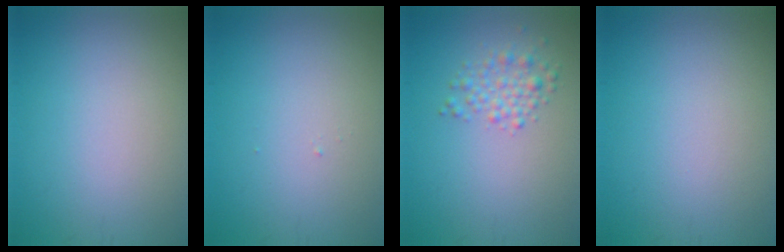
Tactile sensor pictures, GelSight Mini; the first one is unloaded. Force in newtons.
{"total": 0.0}
{"total": 2.2, "press": 2.2, "slide": 0.1}
{"total": 0.0}